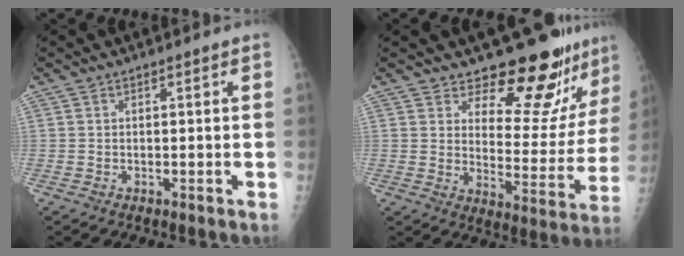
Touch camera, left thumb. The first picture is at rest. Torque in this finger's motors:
{"motor_torque": [0.31, 0.31, 0.04, 0.03, 0.05]}